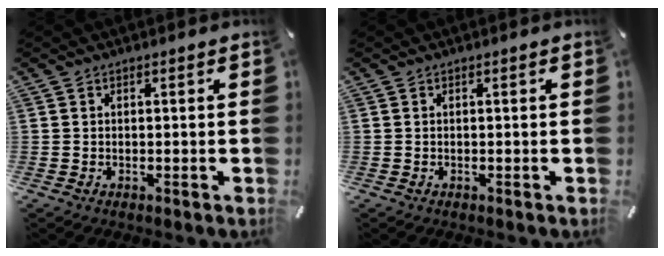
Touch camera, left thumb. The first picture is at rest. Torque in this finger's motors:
{"motor_torque": [0.00, 0.00, -0.09, 0.01, 0.00]}